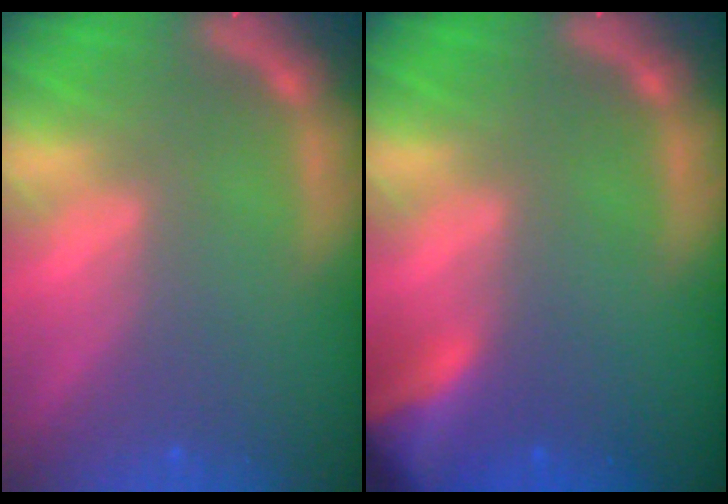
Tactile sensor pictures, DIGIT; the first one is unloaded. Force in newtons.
{"total": 5.9}